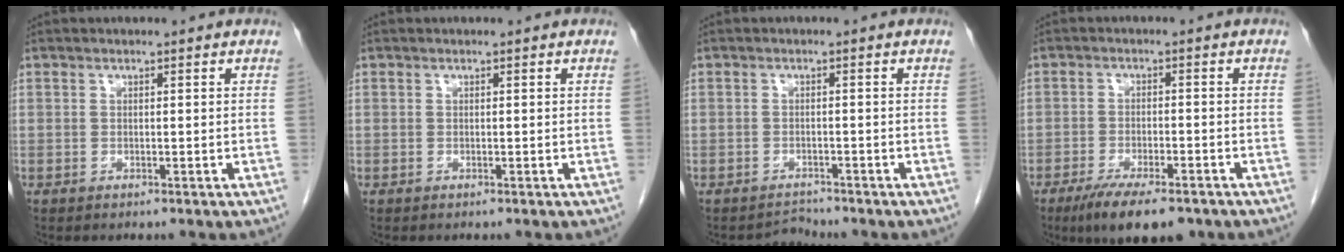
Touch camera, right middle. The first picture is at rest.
{"total": 0.0}
{"total": 1.7, "force": [-1.5, 0.1, -0.8], "torque": [0.015, -0.008, -0.023]}
{"total": 9.5, "force": [-6.8, 2.6, 6.1], "torque": [-0.094, -0.014, -0.106]}